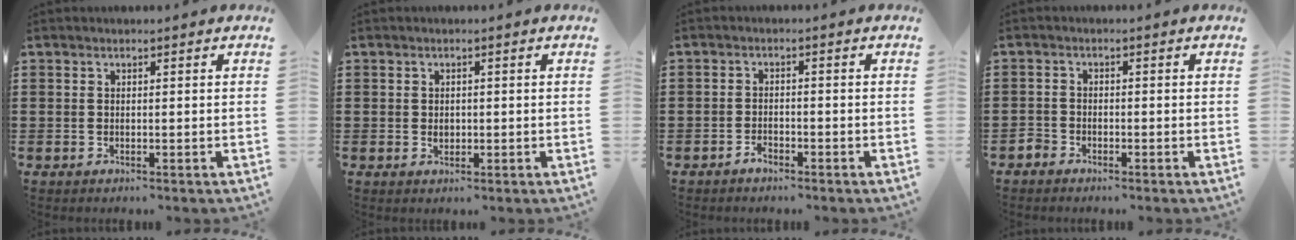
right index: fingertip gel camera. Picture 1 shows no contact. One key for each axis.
{"total": 1.4, "fx": 0.0, "fy": 1.0, "fz": 1.0, "tx": -0.020, "ty": 0.006, "tz": -0.001}
{"total": 1.7, "fx": -1.4, "fy": 0.7, "fz": 0.7, "tx": -0.016, "ty": 0.001, "tz": -0.029}
{"total": 1.8, "fx": -1.7, "fy": 0.8, "fz": 0.0, "tx": -0.006, "ty": 0.003, "tz": -0.036}